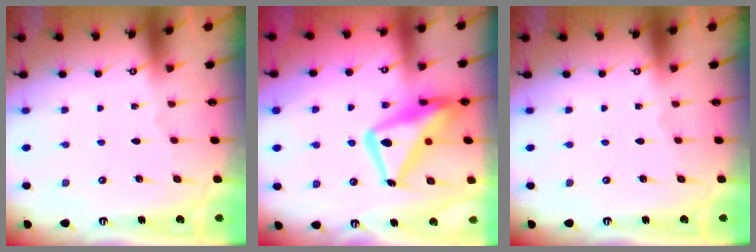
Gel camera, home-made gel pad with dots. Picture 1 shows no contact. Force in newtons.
{"total": 18.7, "press": 18.6, "slide": 1.7}
{"total": 0.0}